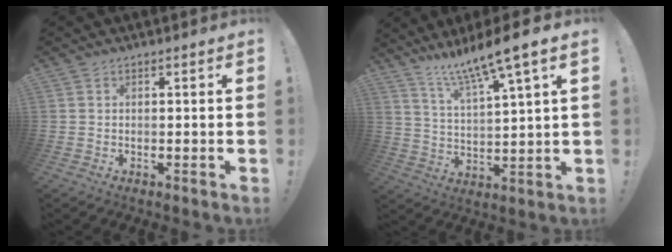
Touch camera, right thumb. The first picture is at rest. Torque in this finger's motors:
{"motor_torque": [0.73, 1.13, 0.25, 0.23, 0.21]}